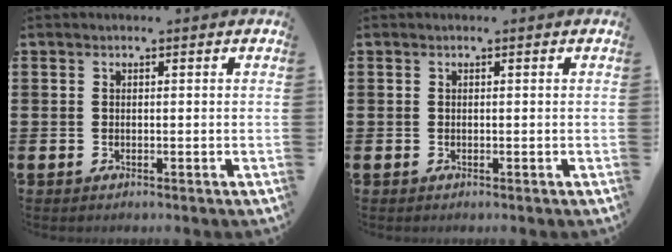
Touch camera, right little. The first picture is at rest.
{"total": 0.0}